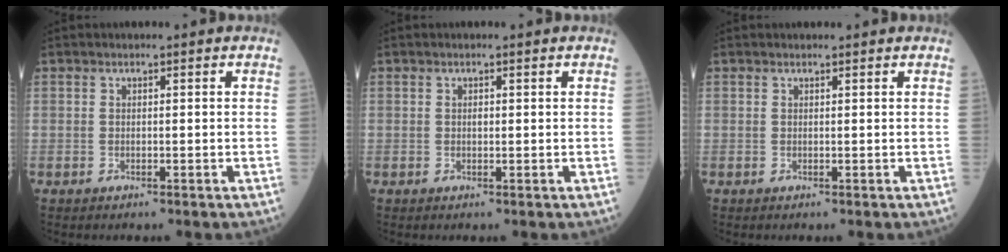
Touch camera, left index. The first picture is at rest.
{"total": 0.6, "force": [0.2, 0.4, 0.4], "torque": [-0.013, 0.001, 0.003]}
{"total": 1.0, "force": [1.0, 0.2, 0.1], "torque": [-0.009, 0.005, 0.015]}